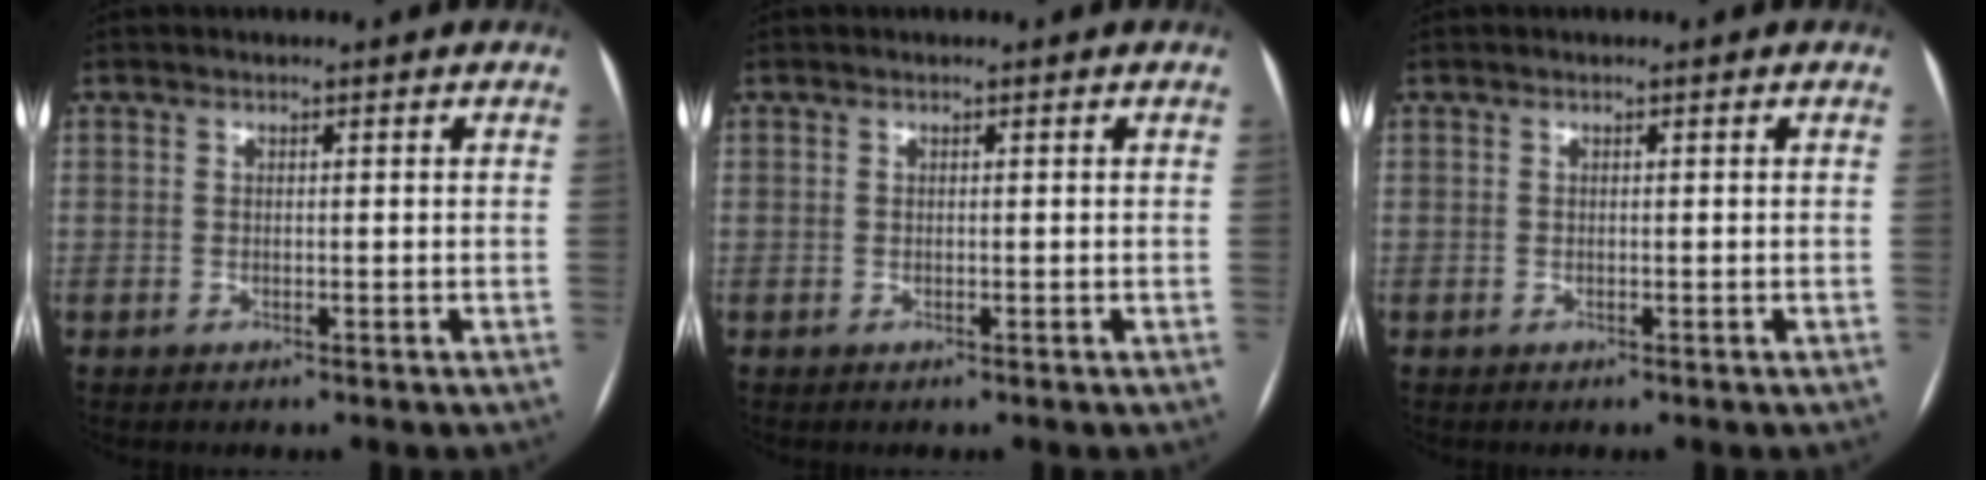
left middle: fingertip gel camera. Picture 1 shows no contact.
{"total": 0.0}
{"total": 0.0}